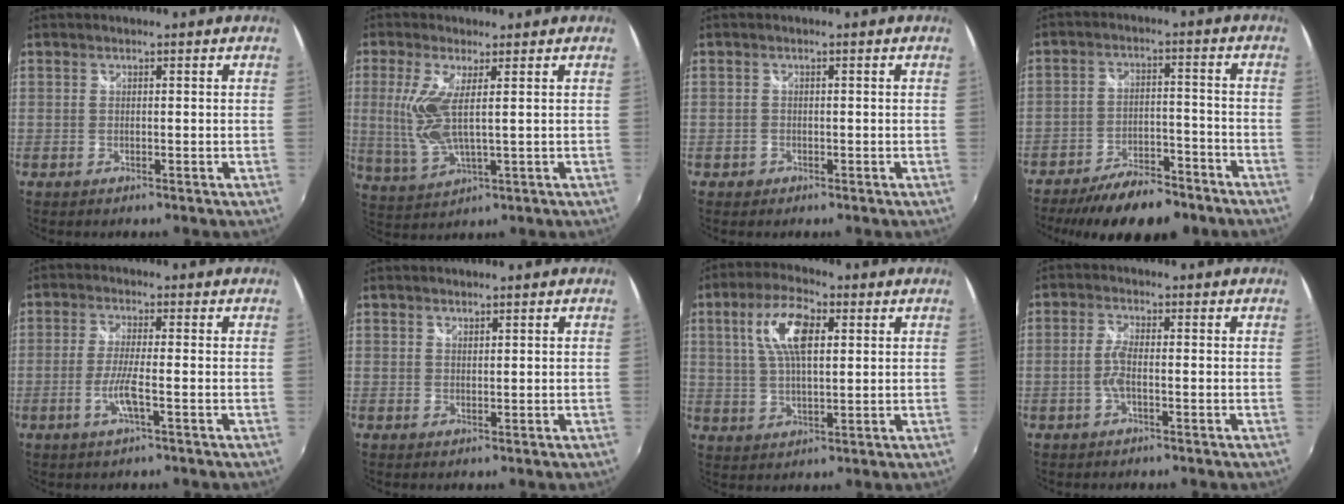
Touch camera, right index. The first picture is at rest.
{"total": 8.4, "force": [1.3, 2.0, 8.0], "torque": [-0.178, -0.008, 0.033]}
{"total": 1.4, "force": [-0.8, 1.1, 0.3], "torque": [-0.007, 0.000, -0.010]}
{"total": 15.2, "force": [-12.1, 4.9, 7.7], "torque": [-0.152, -0.010, -0.178]}
{"total": 4.7, "force": [-1.9, -0.1, 4.3], "torque": [-0.091, -0.006, -0.040]}
{"total": 0.8, "force": [0.7, 0.3, 0.1], "torque": [-0.002, 0.000, 0.013]}
{"total": 10.2, "force": [3.2, 4.1, 8.7], "torque": [-0.170, 0.016, 0.060]}
{"total": 3.0, "force": [-1.0, 0.5, 2.8], "torque": [-0.063, 0.002, -0.021]}